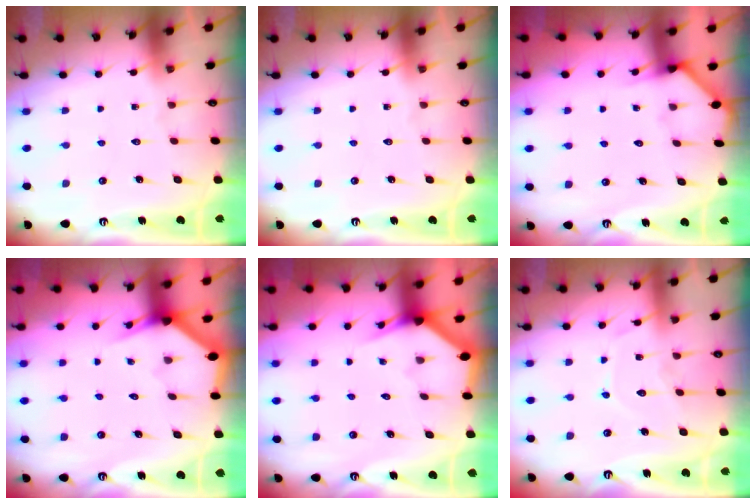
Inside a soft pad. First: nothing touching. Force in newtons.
{"total": 0.0}
{"total": 2.6, "press": 2.6, "slide": 0.2}
{"total": 2.6, "press": 2.6, "slide": 0.1}
{"total": 2.7, "press": 2.7, "slide": 0.1}
{"total": 9.1, "press": 9.1, "slide": 0.6}